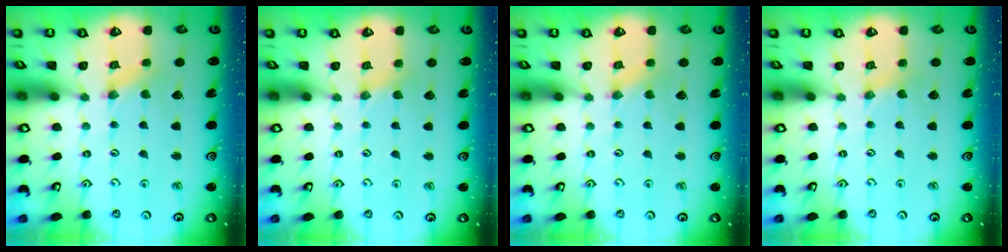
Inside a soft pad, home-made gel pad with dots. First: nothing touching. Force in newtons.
{"total": 1.4, "press": 1.4, "slide": 0.3}
{"total": 0.0}
{"total": 0.0}